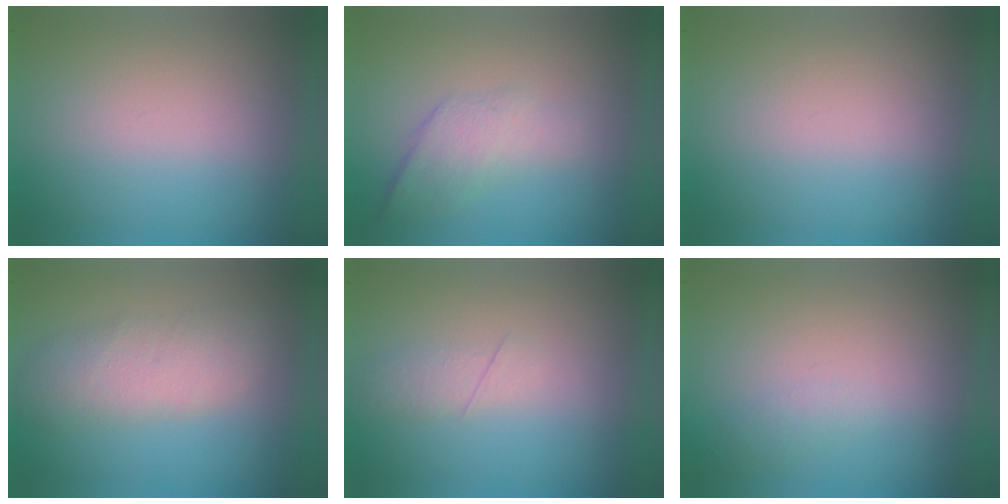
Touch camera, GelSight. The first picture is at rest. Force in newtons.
{"total": 2.2}
{"total": 0.0}
{"total": 3.3}
{"total": 2.1}
{"total": 1.2}